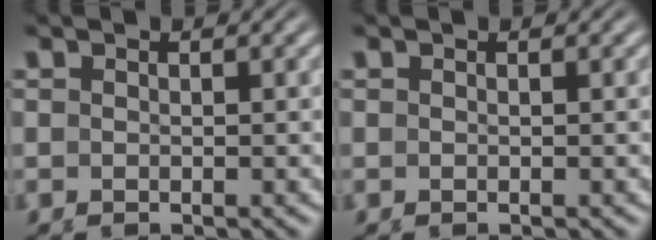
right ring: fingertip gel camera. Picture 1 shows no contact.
{"total": 0.0}